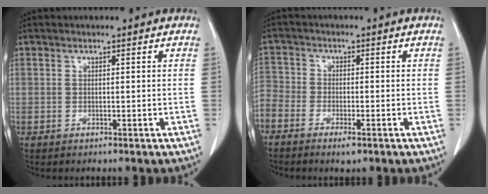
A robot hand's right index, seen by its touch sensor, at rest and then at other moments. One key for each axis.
{"total": 7.0, "fx": -4.4, "fy": 4.2, "fz": 3.5, "tx": -0.087, "ty": 0.002, "tz": -0.084}